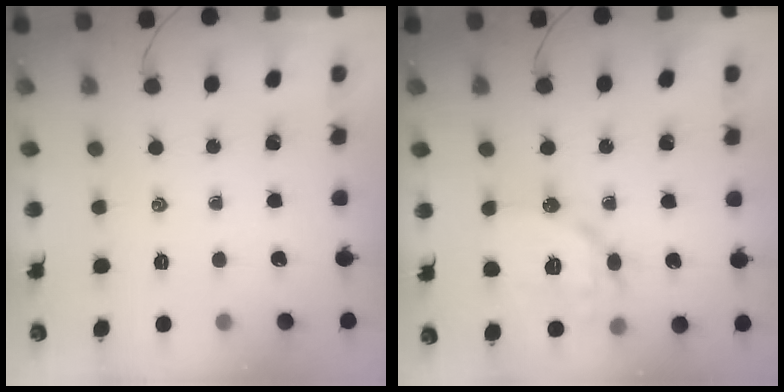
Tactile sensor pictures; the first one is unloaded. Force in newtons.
{"total": 14.0, "press": 13.9, "slide": 1.1}